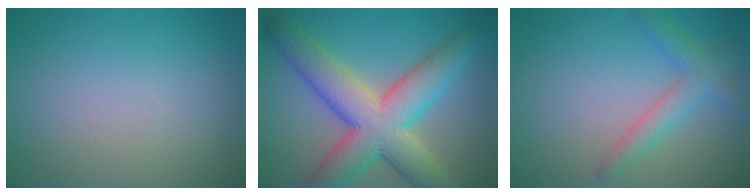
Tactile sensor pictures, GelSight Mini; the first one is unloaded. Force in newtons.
{"total": 9.9, "press": 9.8, "slide": 0.5}
{"total": 2.9, "press": 2.9, "slide": 0.1}